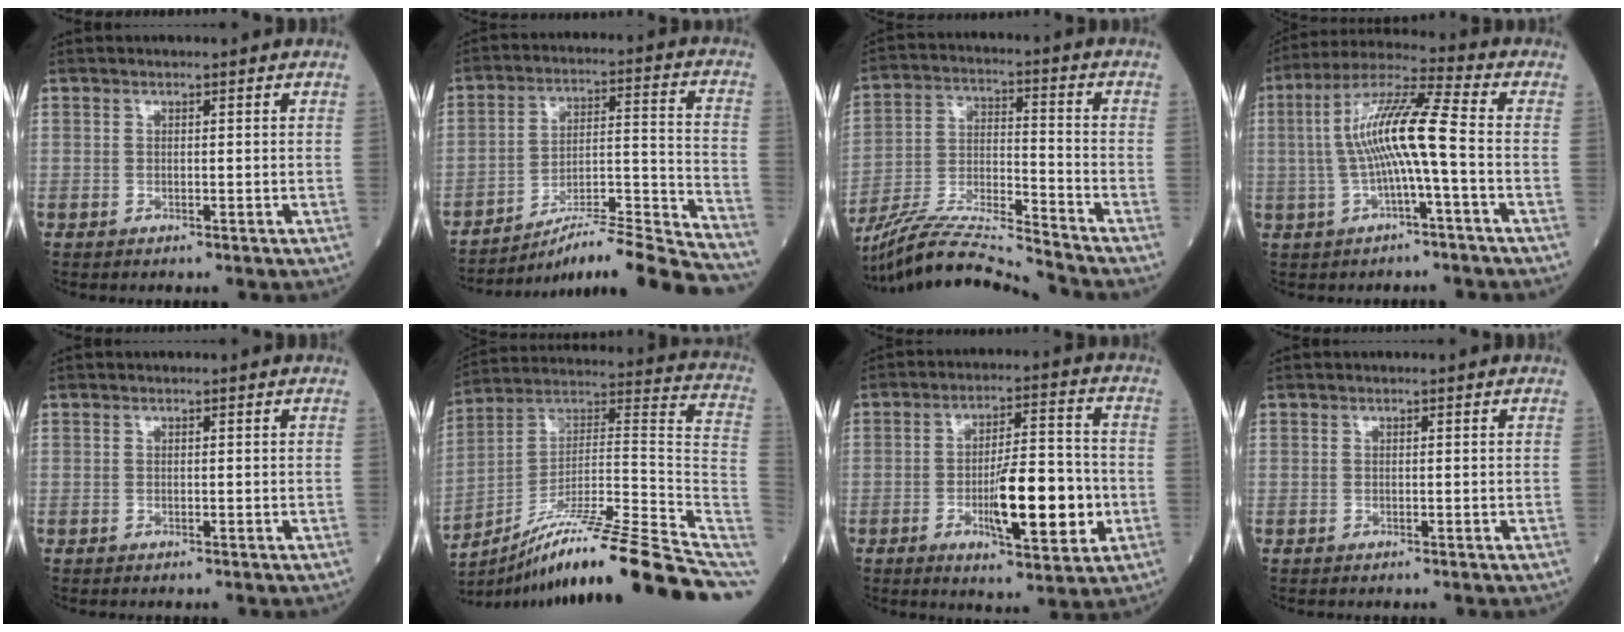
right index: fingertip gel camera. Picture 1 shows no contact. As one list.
[{"total": 19.3, "force": [-17.9, -1.0, 7.1], "torque": [-0.090, 0.020, -0.270]}, {"total": 14.3, "force": [-13.5, -1.9, 4.1], "torque": [-0.076, 0.007, -0.249]}, {"total": 11.0, "force": [-0.7, 0.2, 10.9], "torque": [-0.213, 0.024, -0.016]}, {"total": 0.0}, {"total": 25.2, "force": [-18.4, 0.0, 17.2], "torque": [-0.189, 0.039, -0.302]}, {"total": 12.6, "force": [-3.0, 2.8, 11.9], "torque": [-0.194, 0.000, -0.042]}, {"total": 0.0}]